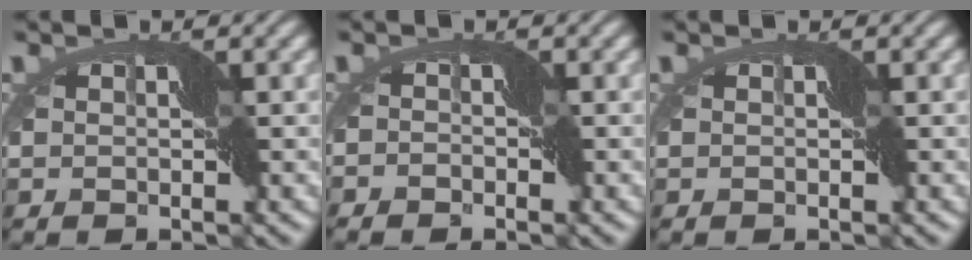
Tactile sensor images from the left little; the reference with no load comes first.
{"total": 2.7, "force": [-2.3, 1.3, 0.3], "torque": [0.000, 0.000, -0.042]}
{"total": 0.0}